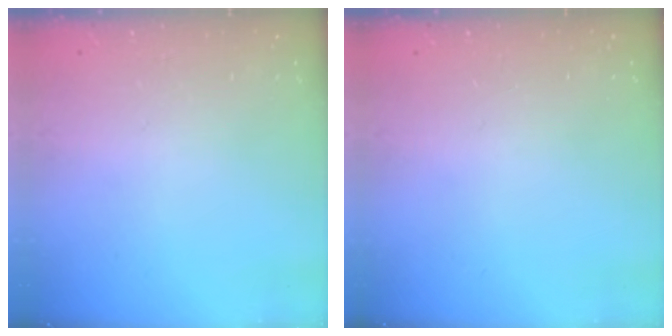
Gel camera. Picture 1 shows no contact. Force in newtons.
{"total": 0.0}